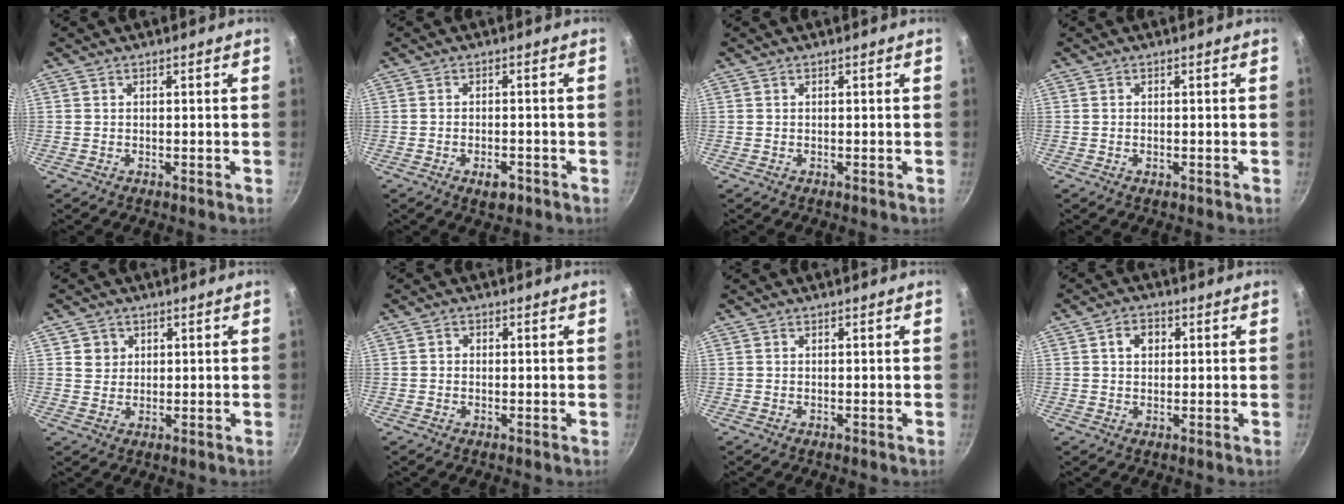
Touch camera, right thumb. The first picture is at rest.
{"total": 3.6, "force": [-1.9, 1.8, 2.4], "torque": [-0.031, 0.010, -0.026]}
{"total": 0.0}
{"total": 0.6, "force": [-0.2, 0.3, 0.4], "torque": [-0.007, 0.001, -0.003]}
{"total": 3.3, "force": [1.1, 3.1, 0.6], "torque": [0.012, 0.005, 0.017]}
{"total": 1.2, "force": [0.0, 1.1, 0.5], "torque": [-0.008, 0.005, -0.003]}
{"total": 0.0}
{"total": 3.9, "force": [1.0, 3.0, 2.4], "torque": [-0.022, 0.006, 0.012]}